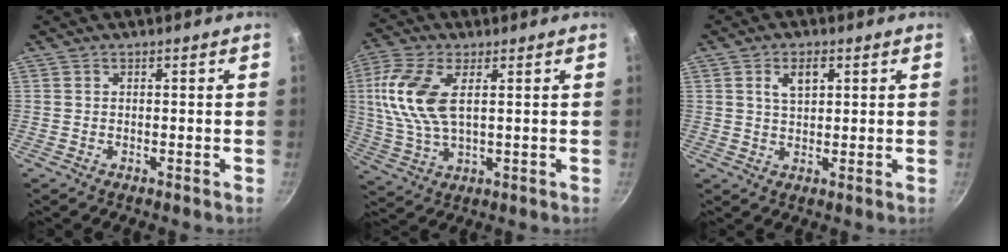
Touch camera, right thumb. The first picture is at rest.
{"total": 12.0, "force": [2.8, 5.8, 10.1], "torque": [-0.213, 0.002, 0.056]}
{"total": 4.7, "force": [1.7, 2.7, 3.5], "torque": [-0.048, -0.003, 0.031]}